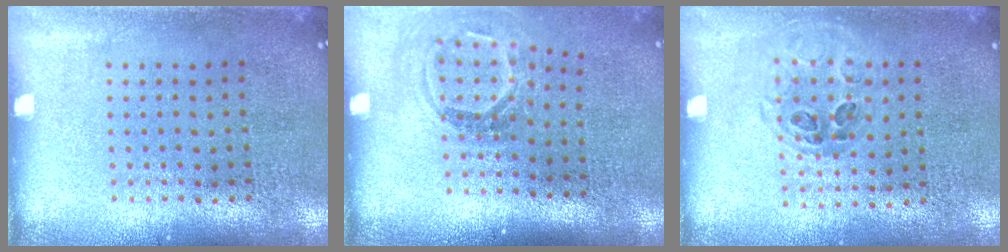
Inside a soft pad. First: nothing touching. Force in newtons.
{"total": 1.9, "press": 1.2, "slide": 1.4}
{"total": 1.0, "press": 0.8, "slide": 0.6}